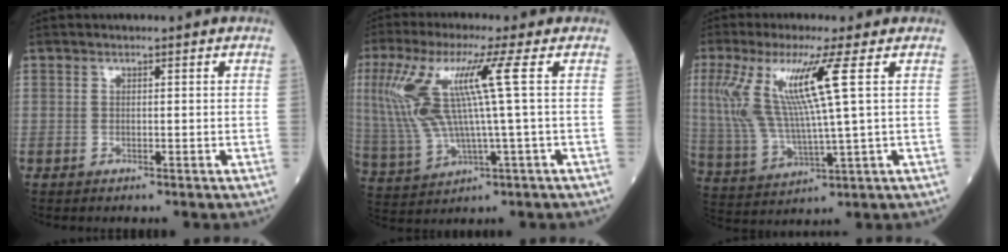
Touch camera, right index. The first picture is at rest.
{"total": 12.5, "force": [2.7, -0.3, 12.2], "torque": [-0.286, 0.015, 0.060]}
{"total": 12.1, "force": [3.7, -0.8, 11.5], "torque": [-0.260, 0.000, 0.076]}